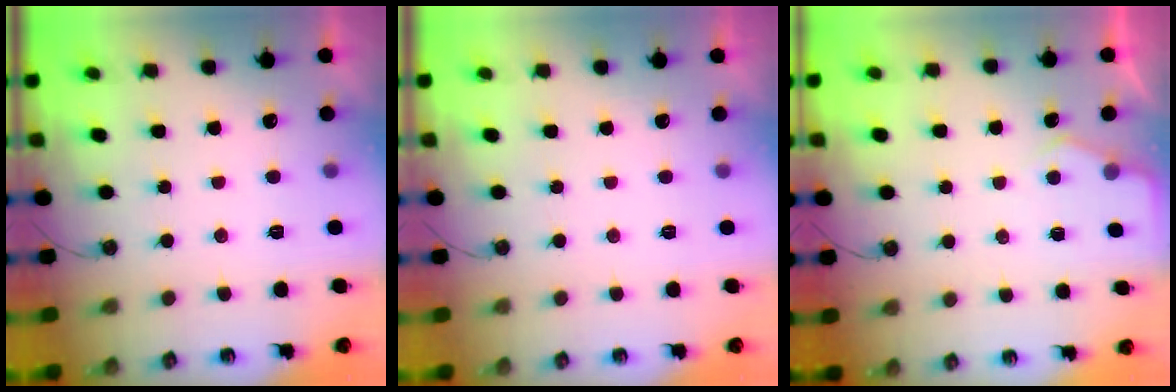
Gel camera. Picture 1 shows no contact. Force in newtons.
{"total": 0.0}
{"total": 4.3, "press": 4.3, "slide": 0.5}